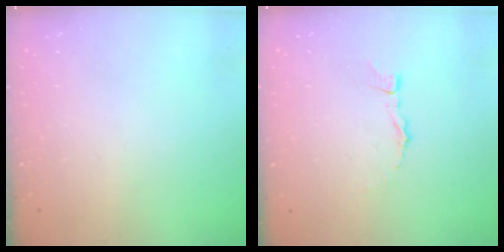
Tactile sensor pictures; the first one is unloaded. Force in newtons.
{"total": 2.5, "press": 2.5, "slide": 0.2}